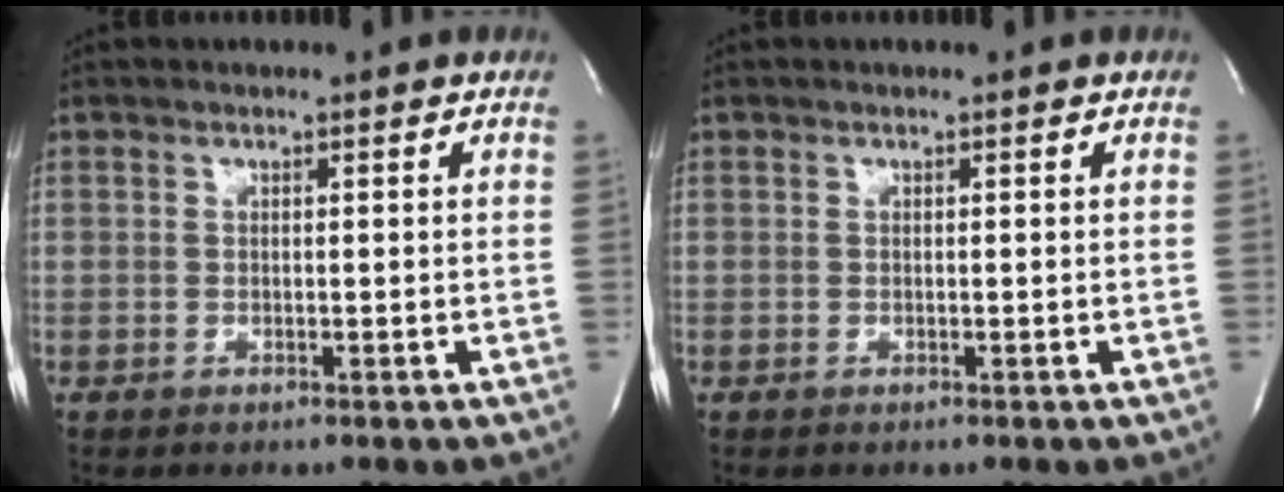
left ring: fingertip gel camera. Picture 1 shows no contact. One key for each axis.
{"total": 0.0}